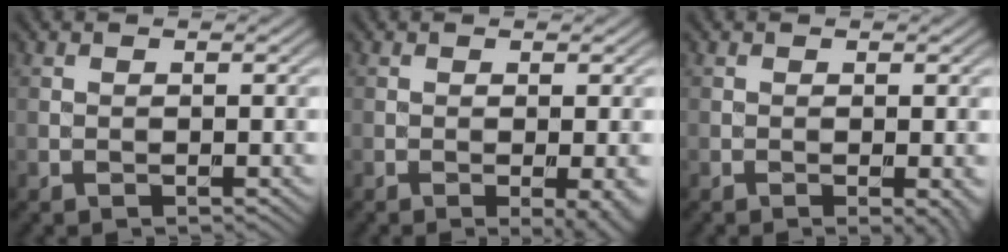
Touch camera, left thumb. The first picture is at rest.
{"total": 3.1, "force": [-0.9, 0.5, 2.9], "torque": [-0.041, -0.008, -0.010]}
{"total": 1.6, "force": [-0.4, 0.2, 1.5], "torque": [-0.019, -0.005, -0.008]}